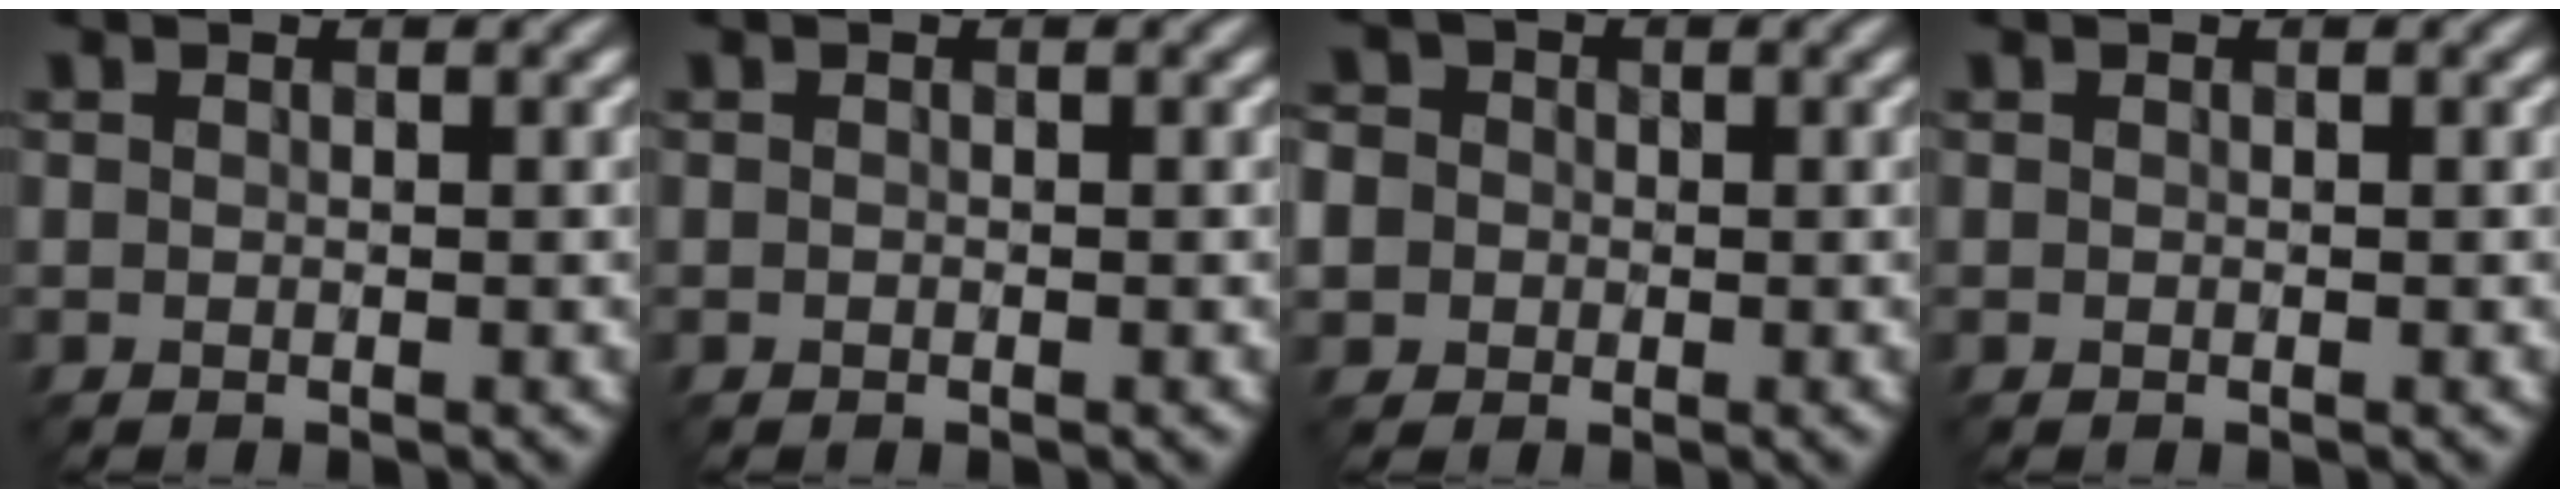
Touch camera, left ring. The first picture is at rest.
{"total": 0.0}
{"total": 7.2, "force": [0.0, 6.6, 2.7], "torque": [-0.061, 0.026, -0.036]}
{"total": 0.0}